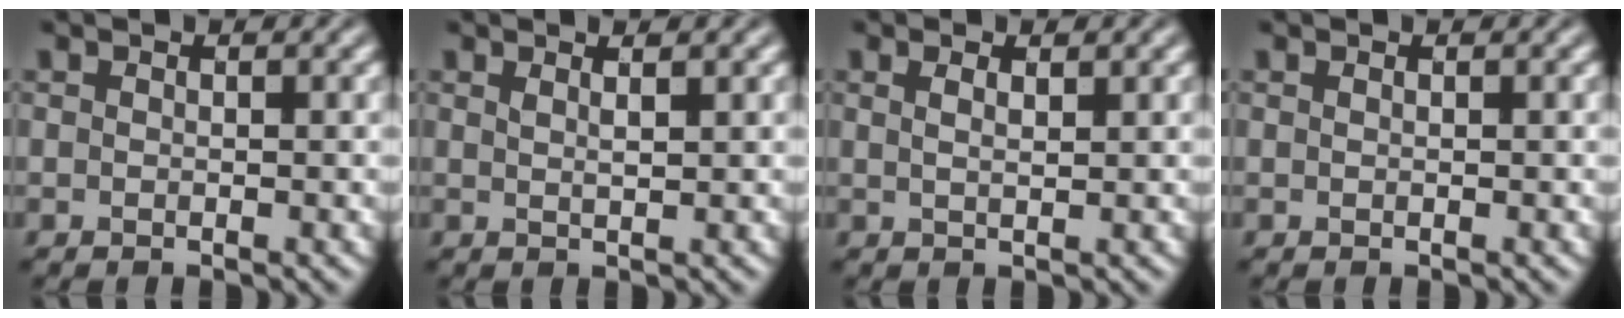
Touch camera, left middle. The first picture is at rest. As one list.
[{"total": 1.4, "force": [0.8, 0.5, 1.1], "torque": [-0.010, 0.006, 0.006]}, {"total": 1.6, "force": [0.9, 0.7, 1.2], "torque": [-0.006, 0.001, 0.004]}, {"total": 0.0}]